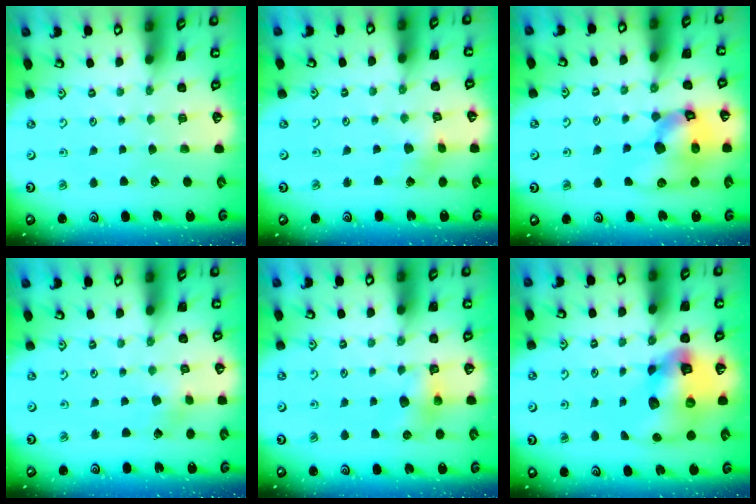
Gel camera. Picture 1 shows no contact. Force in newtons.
{"total": 2.9, "press": 2.8, "slide": 0.2}
{"total": 19.0, "press": 18.8, "slide": 2.7}
{"total": 1.8, "press": 1.8, "slide": 0.1}
{"total": 6.6, "press": 6.6, "slide": 0.6}
{"total": 15.1, "press": 15.0, "slide": 2.1}